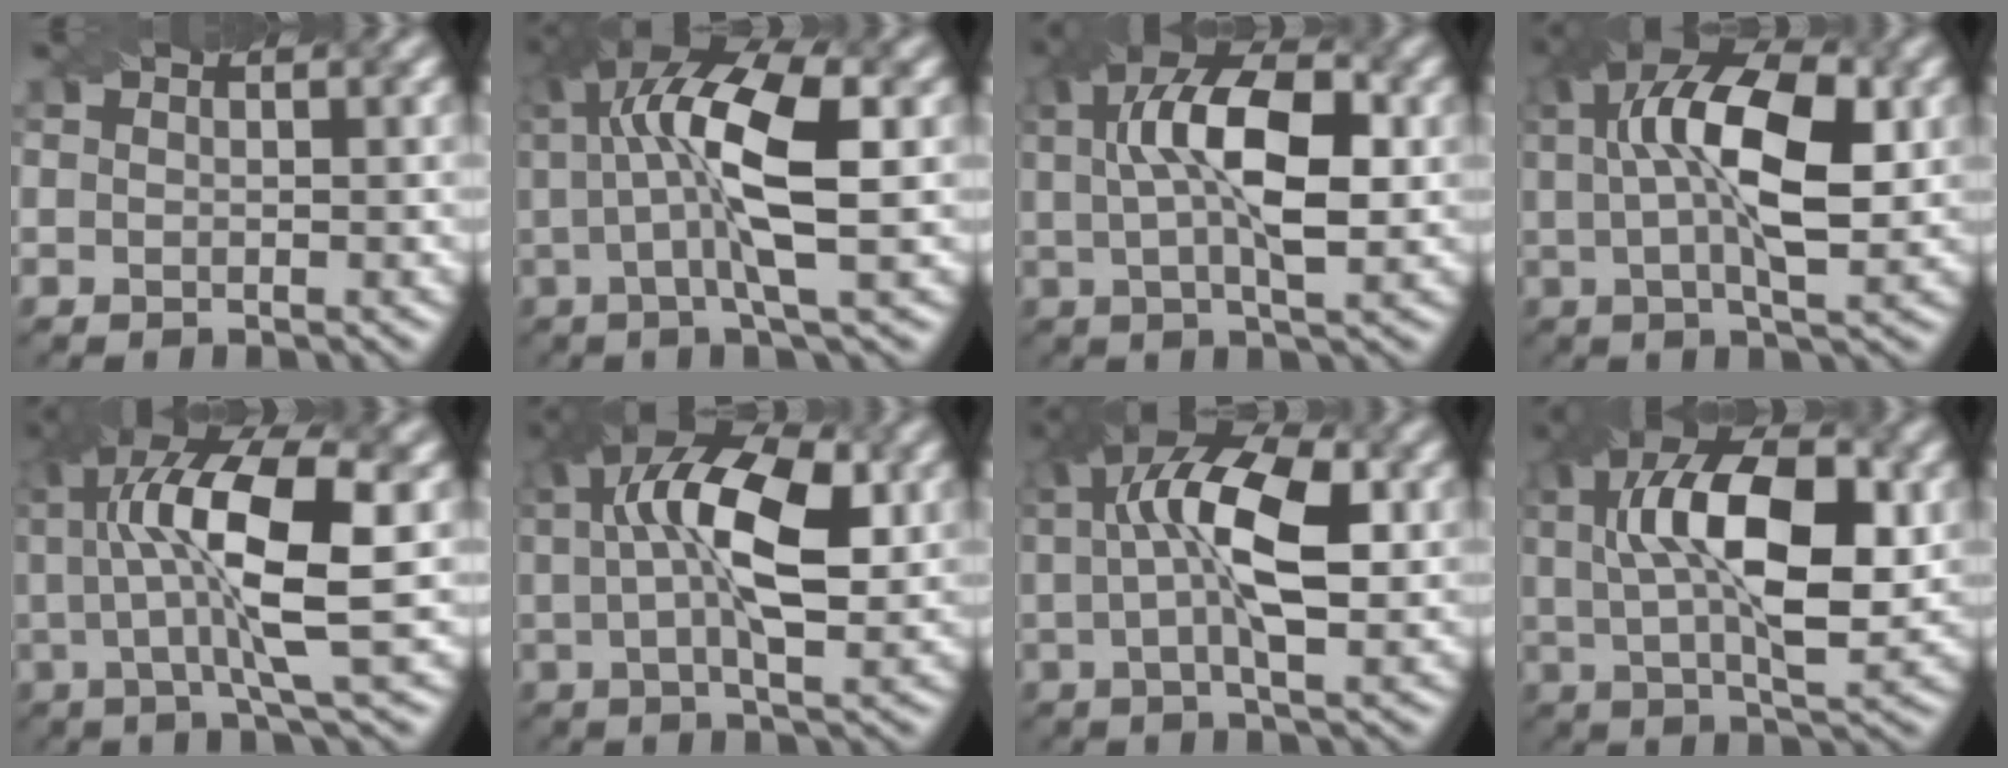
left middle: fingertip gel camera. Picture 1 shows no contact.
{"total": 9.0, "force": [0.6, 2.3, 8.7], "torque": [-0.157, 0.020, 0.020]}
{"total": 9.4, "force": [0.9, 3.7, 8.6], "torque": [-0.145, 0.022, 0.018]}
{"total": 10.4, "force": [1.5, 4.0, 9.5], "torque": [-0.158, 0.022, 0.029]}
{"total": 10.9, "force": [0.9, 2.8, 10.5], "torque": [-0.173, 0.017, 0.027]}
{"total": 10.1, "force": [1.7, 4.0, 9.1], "torque": [-0.152, 0.021, 0.031]}
{"total": 9.2, "force": [1.1, 3.3, 8.5], "torque": [-0.147, 0.024, 0.021]}
{"total": 11.4, "force": [1.4, 4.6, 10.3], "torque": [-0.167, 0.019, 0.030]}